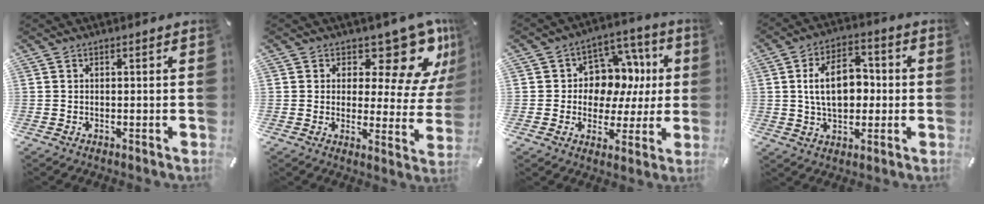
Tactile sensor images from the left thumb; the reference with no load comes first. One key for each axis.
{"total": 13.3, "fx": 9.0, "fy": 5.8, "fz": 7.9, "tx": -0.092, "ty": -0.078, "tz": 0.152}
{"total": 10.9, "fx": 1.9, "fy": 9.8, "fz": 4.4, "tx": -0.064, "ty": -0.022, "tz": 0.043}
{"total": 12.5, "fx": 0.7, "fy": 8.3, "fz": 9.3, "tx": -0.169, "ty": 0.010, "tz": 0.010}